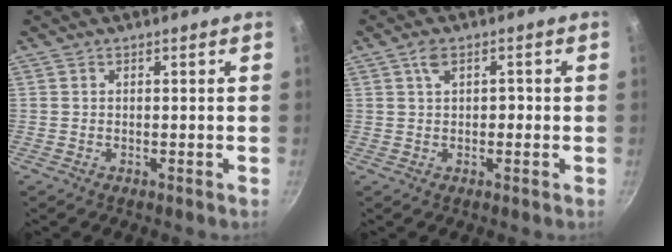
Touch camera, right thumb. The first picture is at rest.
{"total": 3.2, "force": [0.3, 1.9, 2.6], "torque": [-0.041, 0.007, 0.003]}